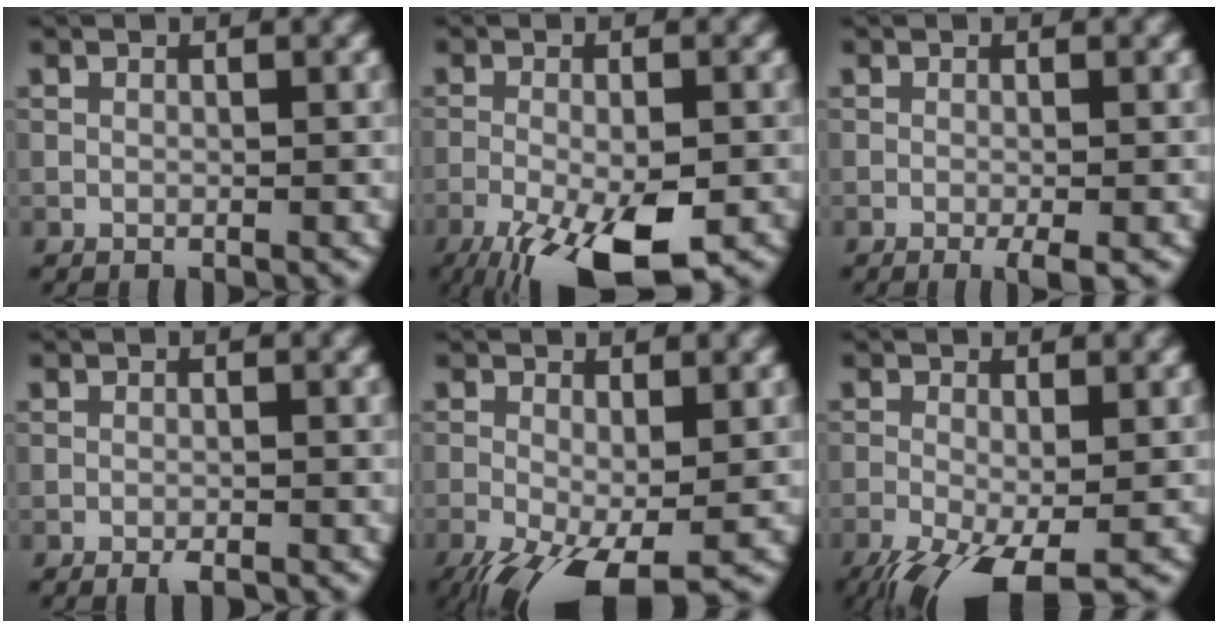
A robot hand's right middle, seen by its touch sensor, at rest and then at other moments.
{"total": 10.6, "force": [-5.8, 3.2, 8.3], "torque": [-0.155, -0.026, -0.097]}
{"total": 1.8, "force": [-0.7, 0.2, 1.6], "torque": [-0.025, -0.007, -0.014]}
{"total": 1.4, "force": [-1.1, 0.3, 0.9], "torque": [-0.013, -0.003, -0.017]}
{"total": 8.6, "force": [-4.1, 3.2, 6.9], "torque": [-0.141, -0.030, -0.064]}
{"total": 8.1, "force": [-4.4, 2.7, 6.3], "torque": [-0.129, -0.029, -0.077]}